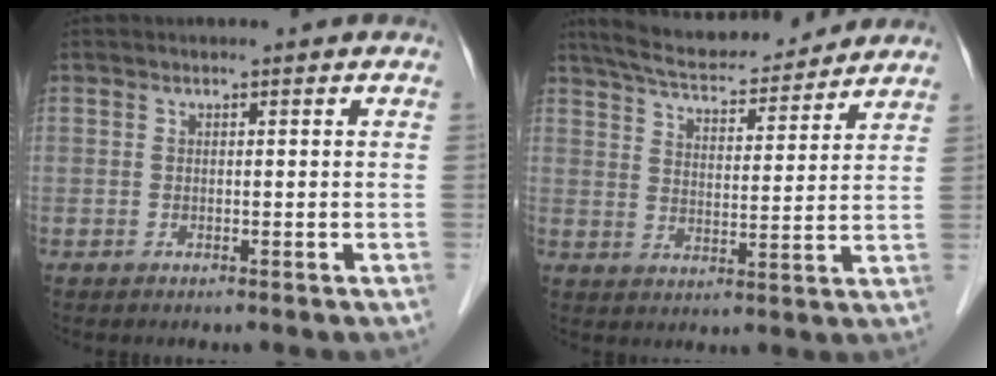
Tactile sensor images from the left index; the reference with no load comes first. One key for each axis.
{"total": 14.8, "fx": 13.6, "fy": 2.1, "fz": 5.6, "tx": -0.095, "ty": 0.015, "tz": 0.210}